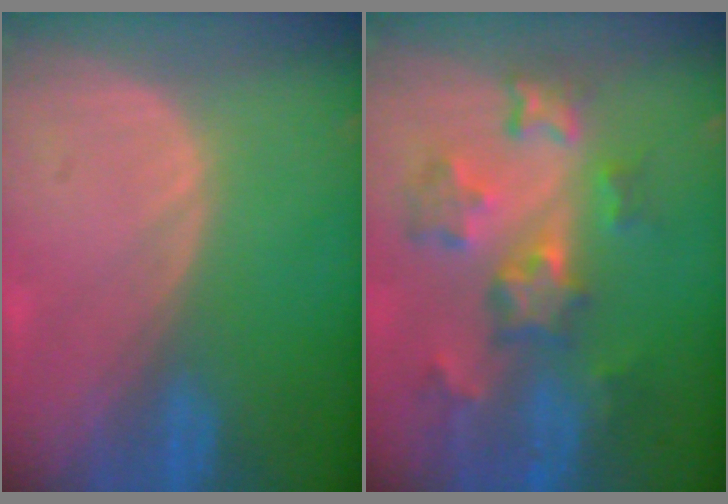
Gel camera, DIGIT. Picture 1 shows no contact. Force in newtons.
{"total": 8.8, "press": 7.8, "slide": 4.2}